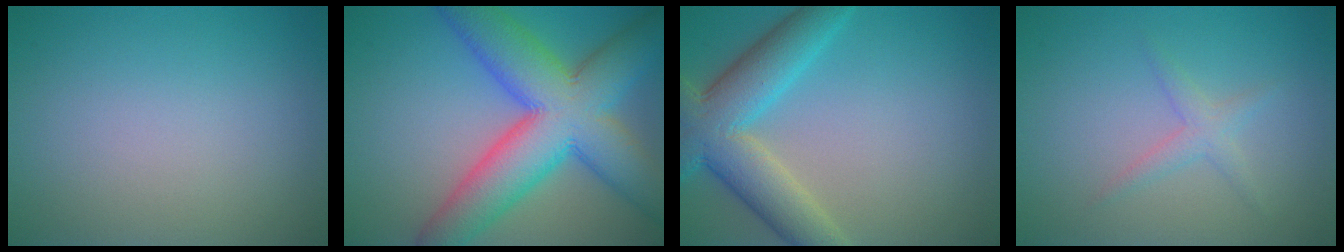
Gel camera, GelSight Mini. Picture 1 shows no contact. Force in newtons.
{"total": 12.1, "press": 12.1, "slide": 0.5}
{"total": 7.5, "press": 7.5, "slide": 0.4}
{"total": 1.6, "press": 1.6, "slide": 0.1}